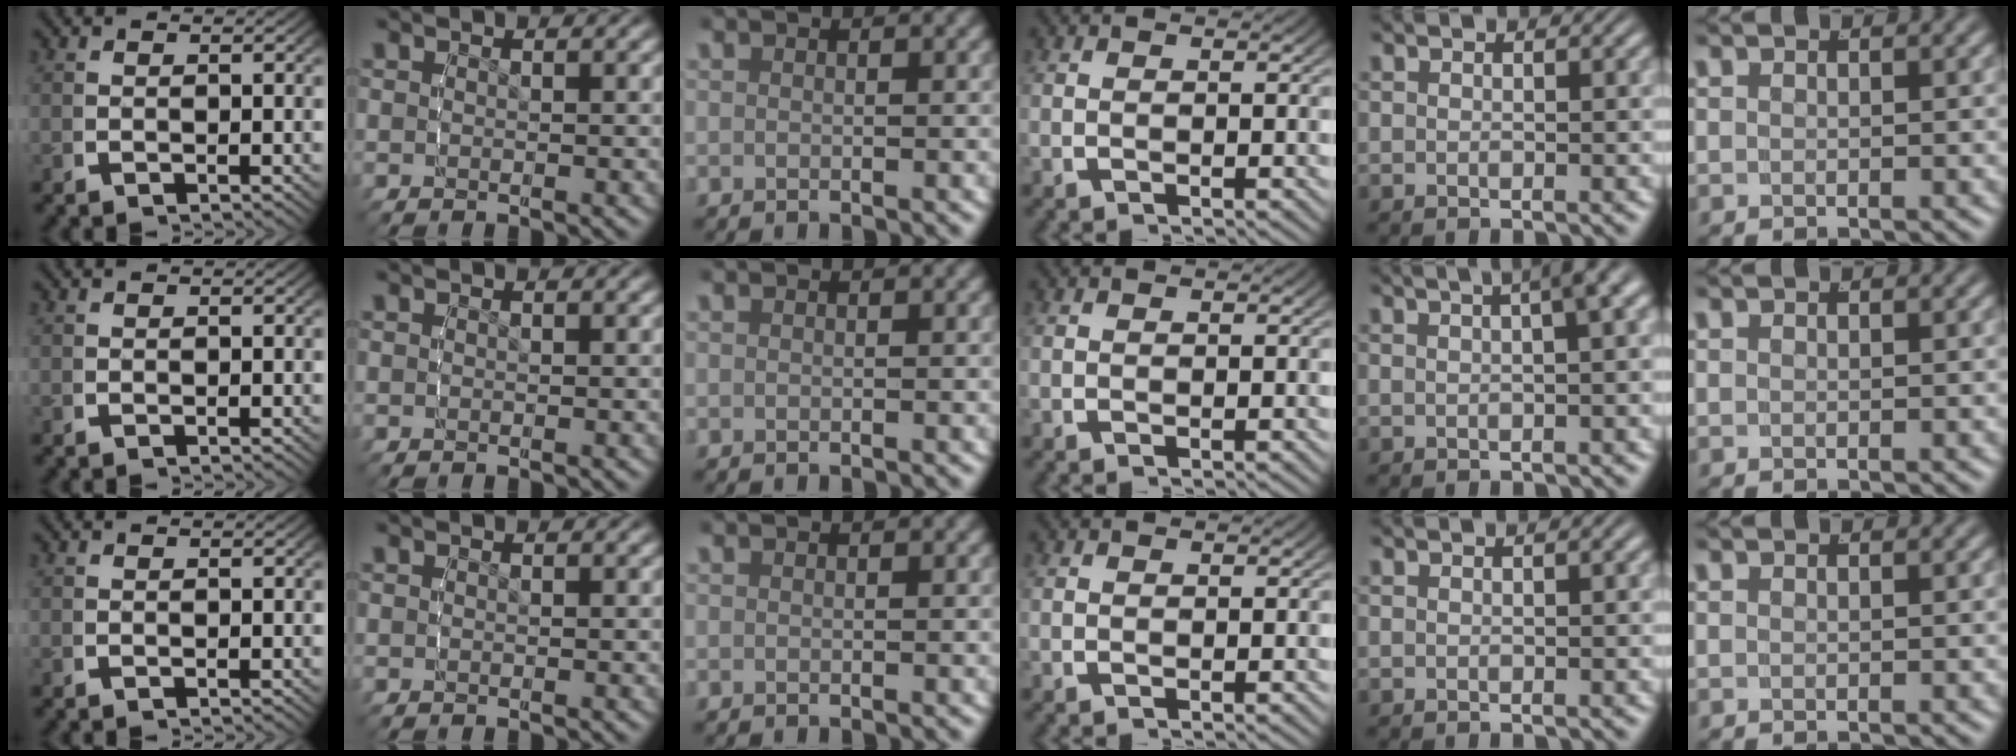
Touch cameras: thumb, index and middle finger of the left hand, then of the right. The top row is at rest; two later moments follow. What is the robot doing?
{"motion": "lift_and_place", "object": "screwdriver"}